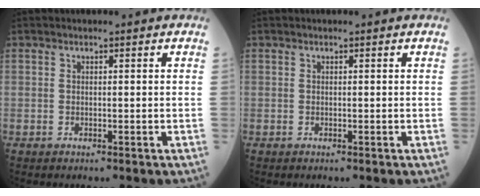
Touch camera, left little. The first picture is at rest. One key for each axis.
{"total": 0.0}